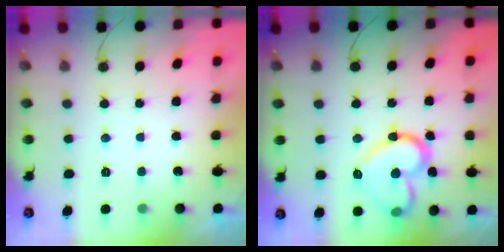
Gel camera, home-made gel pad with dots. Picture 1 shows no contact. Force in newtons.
{"total": 16.5, "press": 16.5, "slide": 0.8}